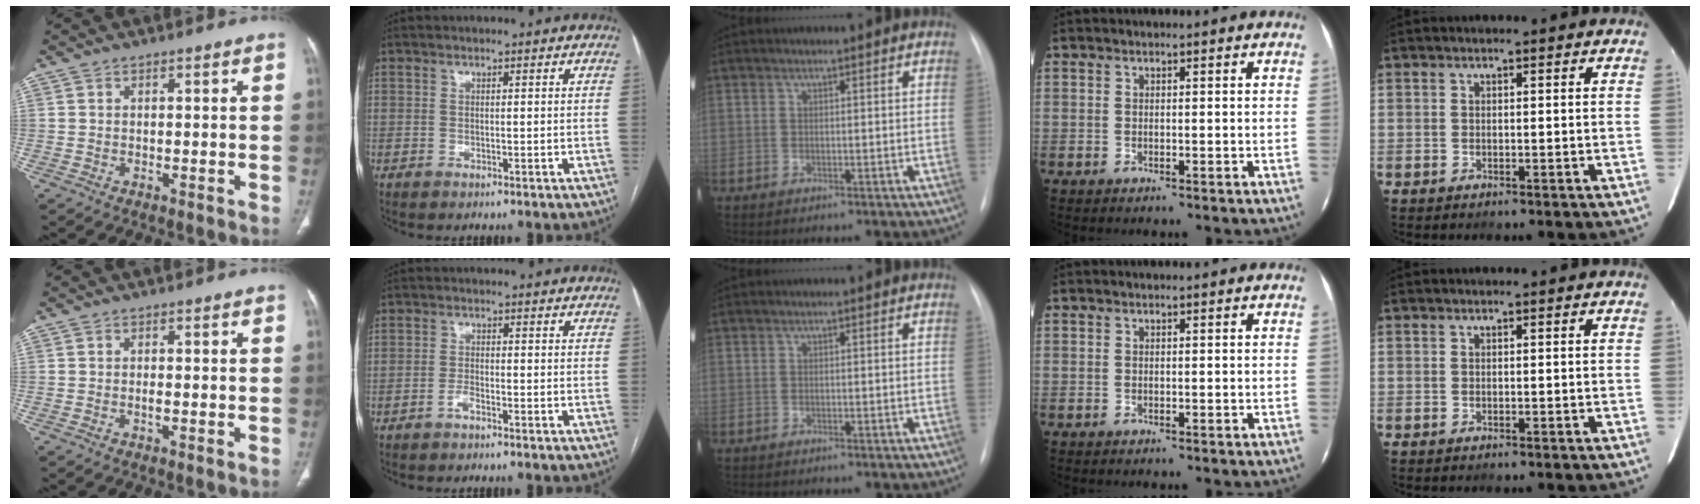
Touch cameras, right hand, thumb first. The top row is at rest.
{"thumb": {"total": 0.9, "force": [-0.2, 0.3, 0.8], "torque": [-0.016, -0.001, -0.004]}, "index": {"total": 1.4, "force": [-1.0, 0.3, 0.8], "torque": [-0.015, 0.001, -0.020]}}